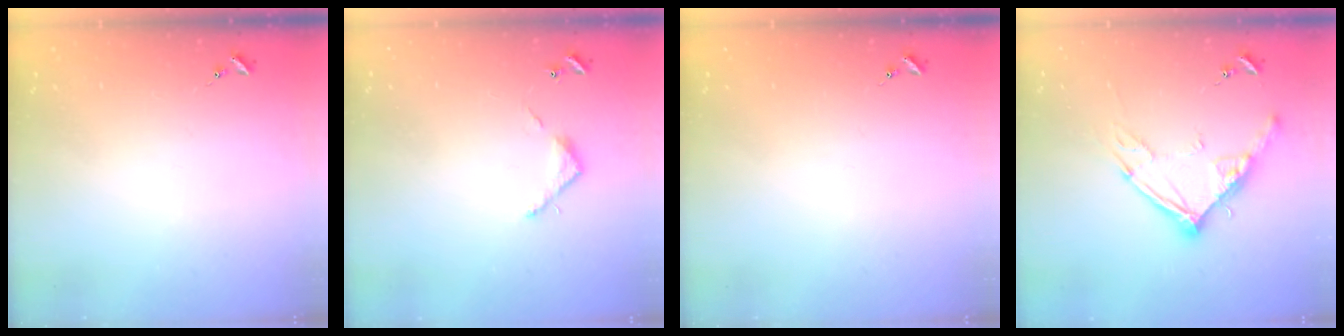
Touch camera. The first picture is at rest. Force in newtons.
{"total": 3.6, "press": 3.6, "slide": 0.2}
{"total": 0.0}
{"total": 14.5, "press": 14.4, "slide": 1.4}